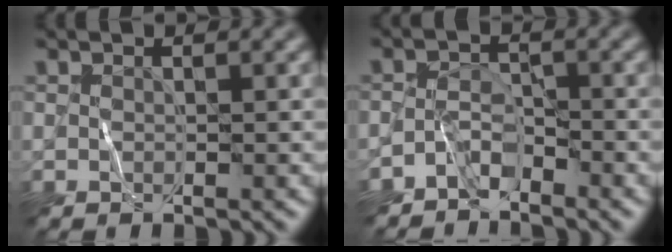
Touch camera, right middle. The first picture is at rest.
{"total": 2.4, "force": [-2.0, 1.1, 0.8], "torque": [-0.015, 0.012, -0.044]}